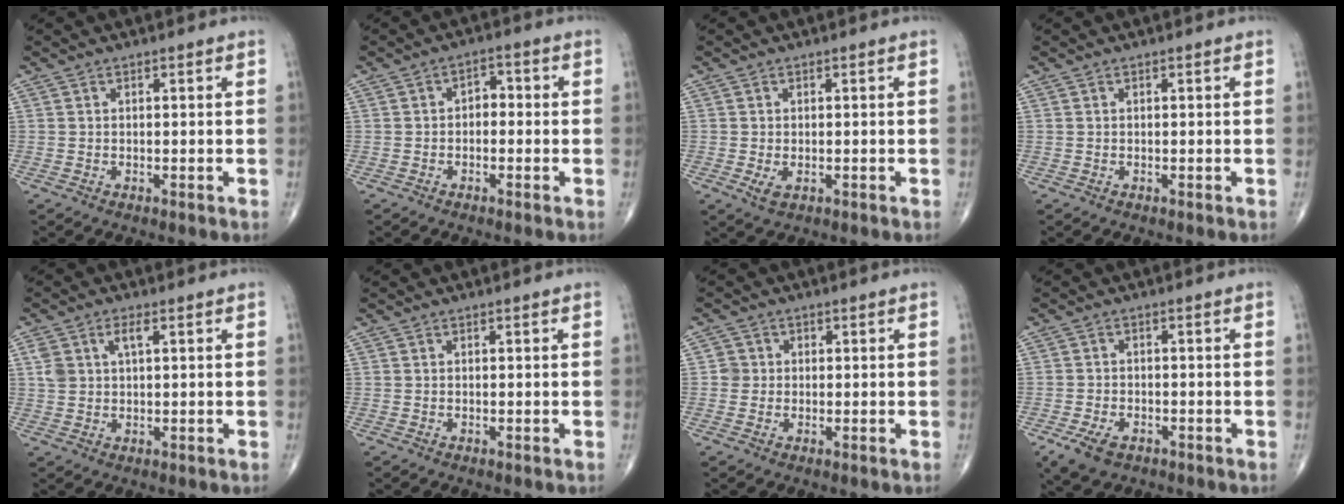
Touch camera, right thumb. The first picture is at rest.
{"total": 2.9, "force": [-0.4, 2.1, 2.1], "torque": [-0.012, 0.015, -0.017]}
{"total": 2.1, "force": [-0.5, 1.2, 1.6], "torque": [-0.028, -0.002, -0.004]}
{"total": 0.0}
{"total": 4.6, "force": [1.7, 2.4, 3.6], "torque": [-0.077, 0.007, 0.035]}
{"total": 0.0}
{"total": 2.3, "force": [0.0, 2.3, 0.1], "torque": [0.017, 0.007, -0.006]}
{"total": 5.5, "force": [-2.9, 3.3, 3.2], "torque": [-0.065, 0.004, -0.048]}